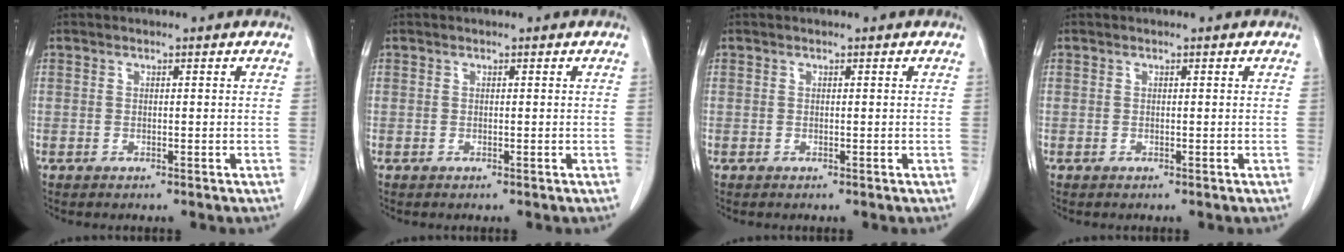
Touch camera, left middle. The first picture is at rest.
{"total": 0.0}
{"total": 0.0}
{"total": 0.0}